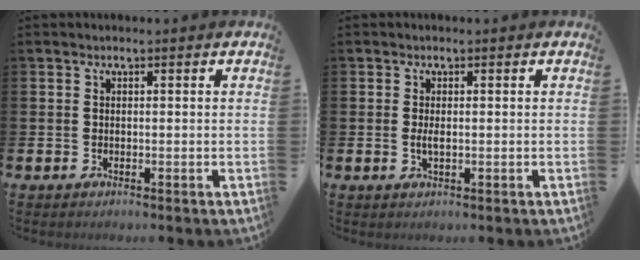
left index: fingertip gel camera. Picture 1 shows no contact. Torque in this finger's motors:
{"motor_torque": [0.30, -0.07, 0.01, 0.09]}